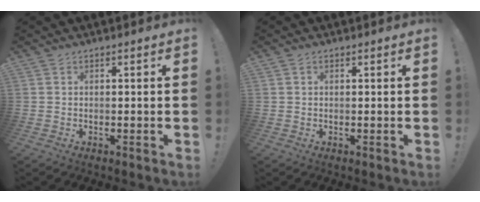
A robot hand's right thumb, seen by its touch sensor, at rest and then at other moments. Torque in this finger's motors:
{"motor_torque": [-0.03, -0.13, 0.19, 0.06, 0.08]}